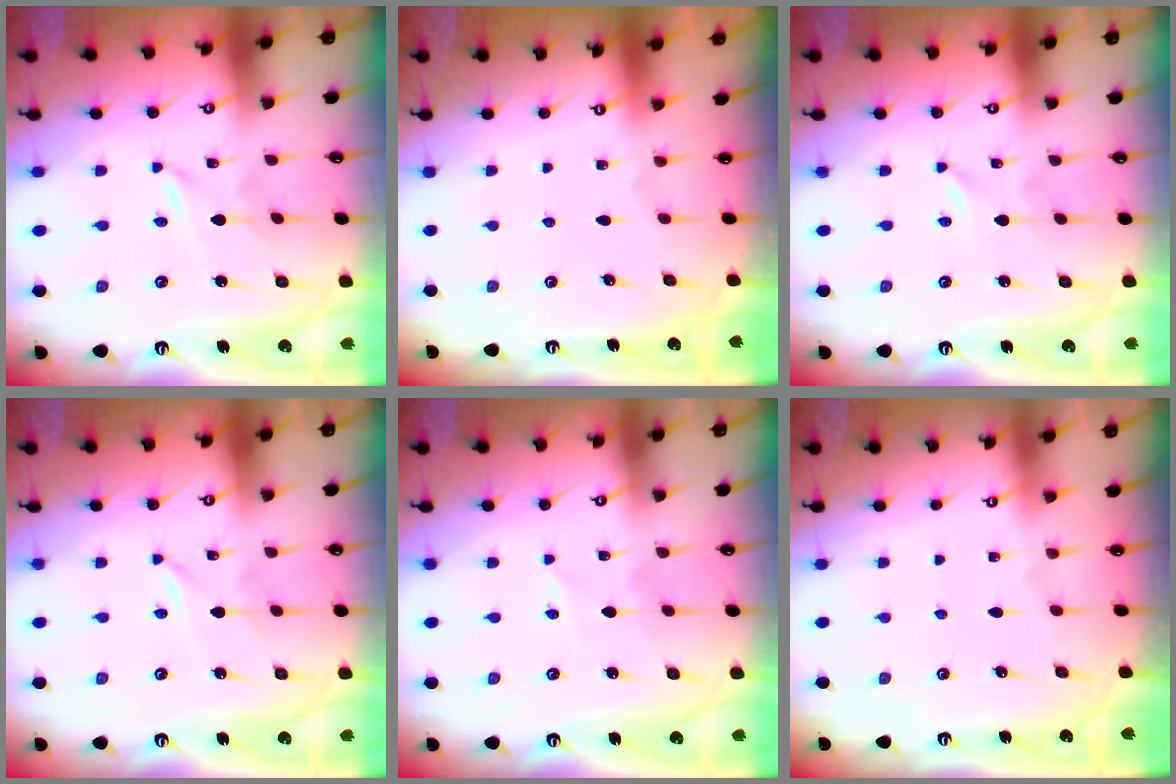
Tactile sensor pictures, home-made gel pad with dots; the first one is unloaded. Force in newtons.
{"total": 0.0}
{"total": 0.0}
{"total": 0.0}
{"total": 2.2, "press": 2.1, "slide": 0.3}
{"total": 0.5, "press": 0.5, "slide": 0.1}